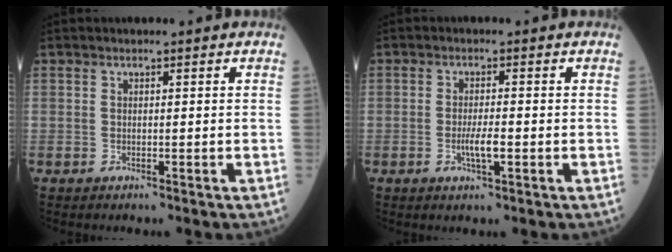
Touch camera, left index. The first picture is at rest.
{"total": 3.0, "force": [-0.8, 0.5, 2.8], "torque": [-0.059, -0.002, -0.015]}